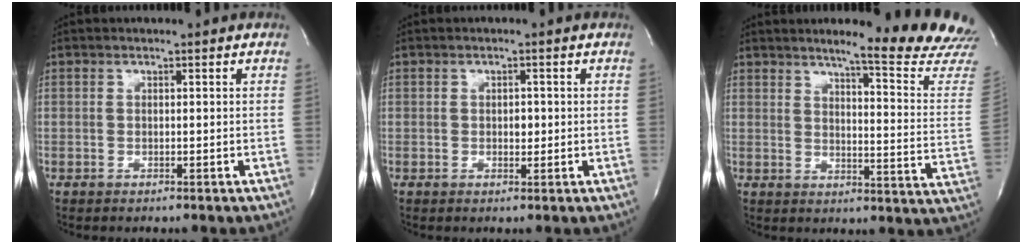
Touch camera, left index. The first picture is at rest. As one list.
[{"total": 1.4, "force": [0.0, 0.9, 1.1], "torque": [-0.016, 0.001, 0.002]}, {"total": 16.7, "force": [15.3, -1.5, 6.5], "torque": [-0.089, -0.117, 0.172]}]